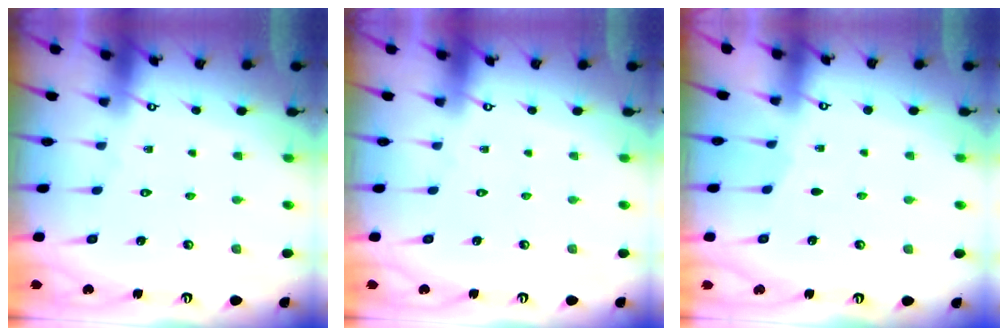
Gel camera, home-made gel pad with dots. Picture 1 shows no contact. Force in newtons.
{"total": 0.0}
{"total": 1.6, "press": 1.6, "slide": 0.4}